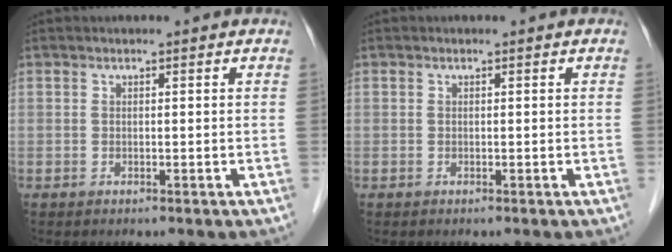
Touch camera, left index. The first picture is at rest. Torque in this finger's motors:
{"motor_torque": [0.03, 0.01, 0.00, 0.00]}